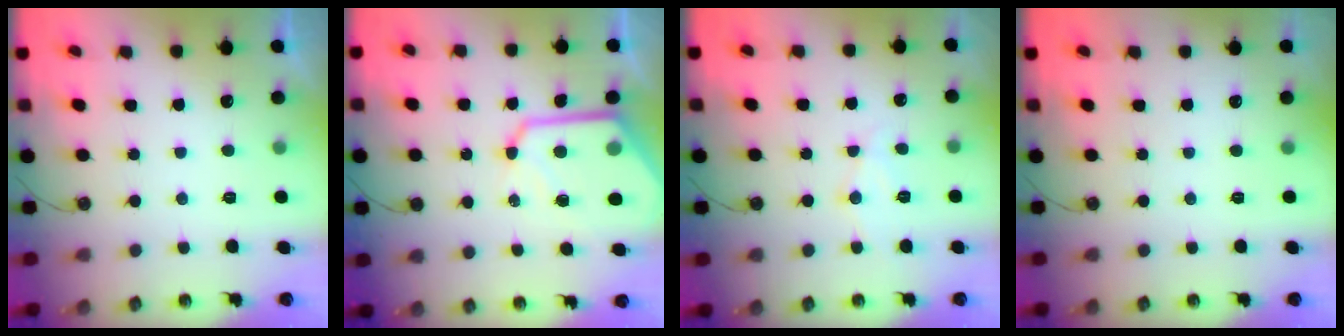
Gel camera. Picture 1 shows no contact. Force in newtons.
{"total": 13.8, "press": 13.7, "slide": 1.5}
{"total": 8.1, "press": 8.1, "slide": 0.7}
{"total": 0.0}